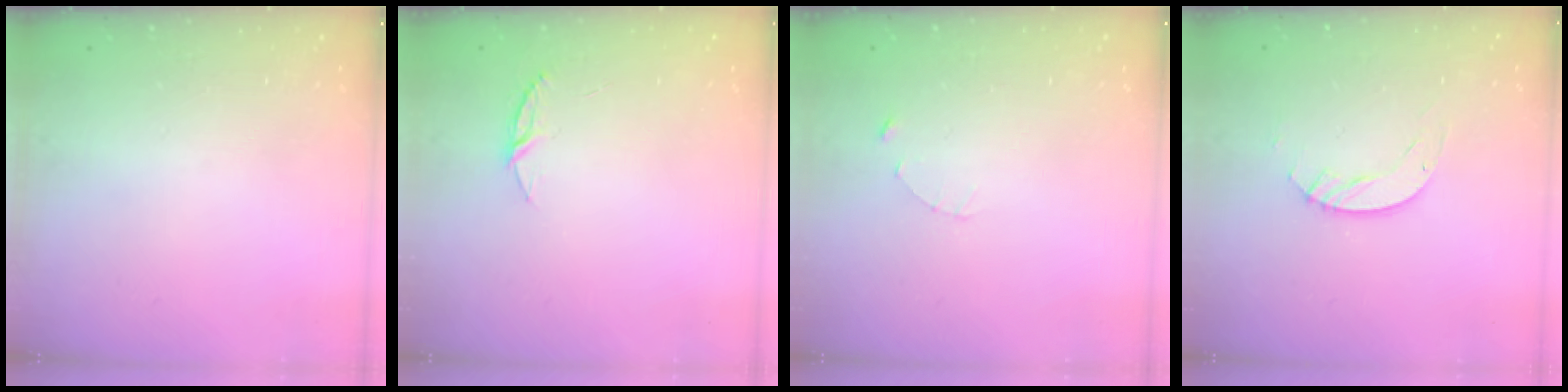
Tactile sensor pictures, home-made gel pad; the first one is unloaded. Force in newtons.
{"total": 4.6, "press": 4.5, "slide": 0.4}
{"total": 1.2, "press": 1.1, "slide": 0.2}
{"total": 4.1, "press": 4.1, "slide": 0.4}